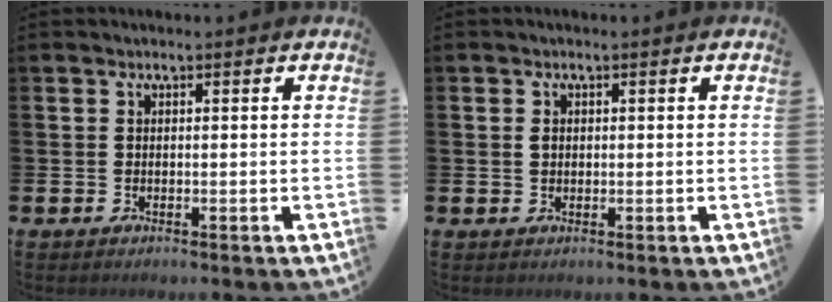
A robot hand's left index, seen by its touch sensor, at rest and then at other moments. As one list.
[{"total": 1.0, "force": [0.4, 0.8, 0.5], "torque": [0.003, 0.001, 0.003]}]